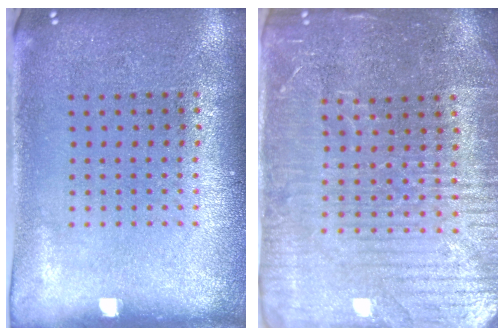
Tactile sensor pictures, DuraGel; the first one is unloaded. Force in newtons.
{"total": 4.3, "press": 4.1, "slide": 1.5}